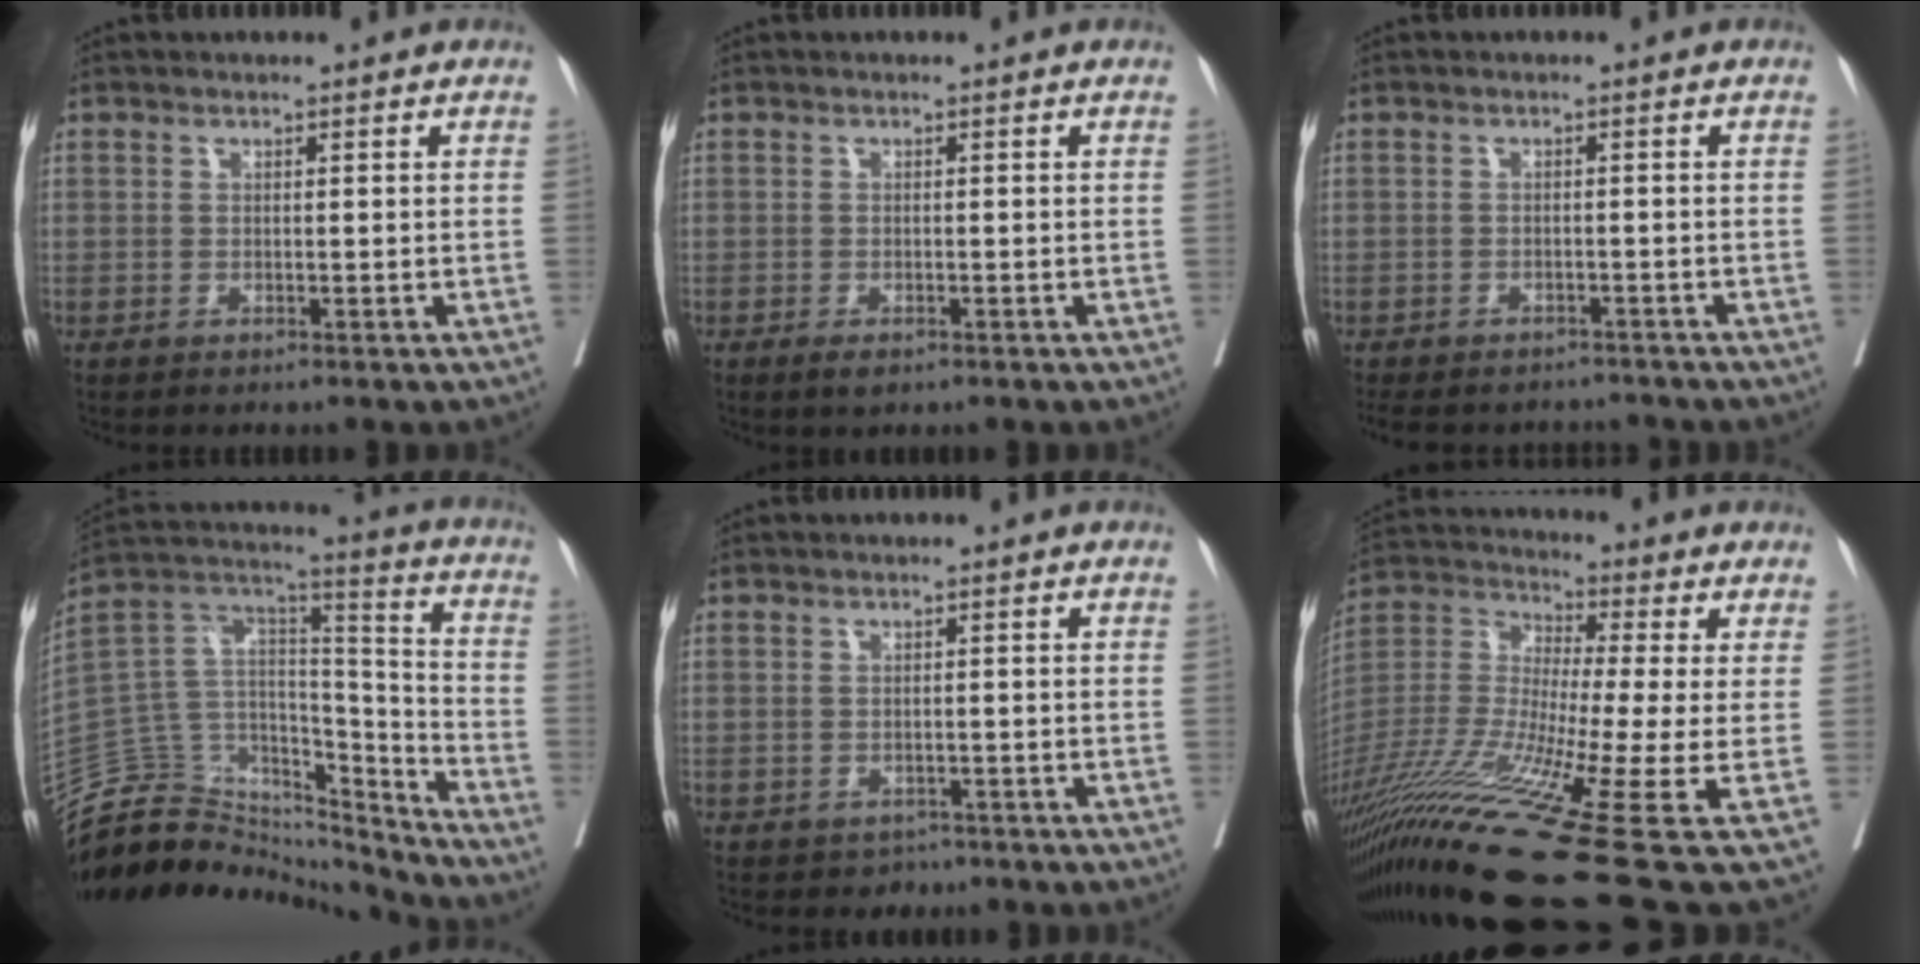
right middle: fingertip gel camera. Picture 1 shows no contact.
{"total": 1.9, "force": [-1.3, 0.7, 1.3], "torque": [-0.018, -0.002, -0.017]}
{"total": 10.8, "force": [-9.8, 3.5, 2.9], "torque": [-0.065, 0.002, -0.125]}
{"total": 23.2, "force": [-21.3, 7.9, 4.7], "torque": [-0.115, 0.069, -0.345]}
{"total": 2.2, "force": [-1.5, 1.6, 0.2], "torque": [-0.005, 0.004, -0.021]}
{"total": 22.9, "force": [-12.1, -0.4, 19.5], "torque": [-0.386, -0.056, -0.229]}